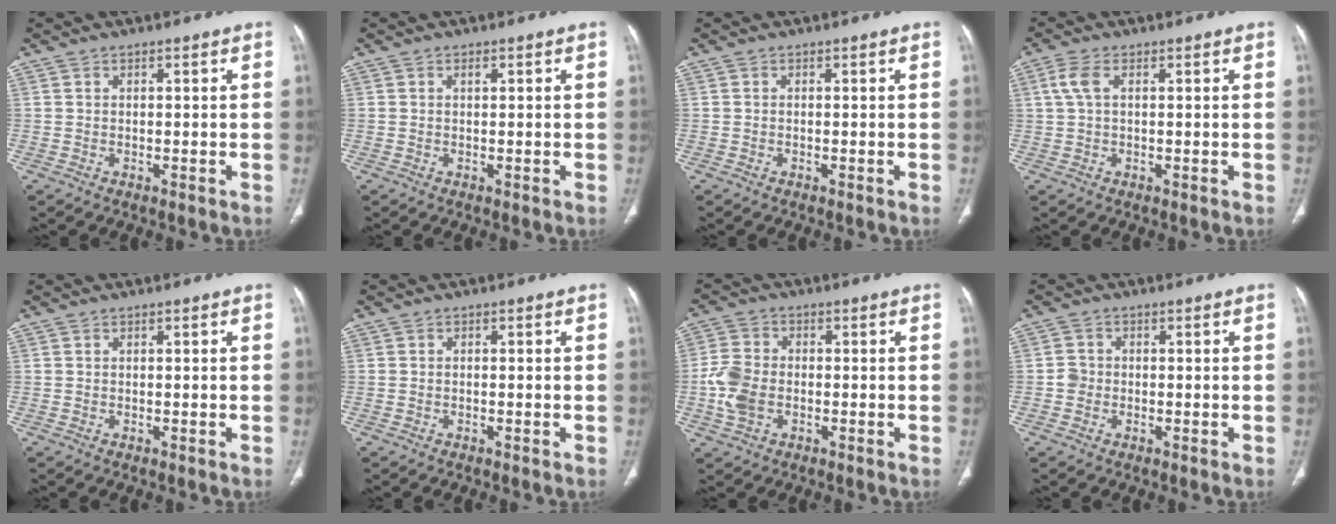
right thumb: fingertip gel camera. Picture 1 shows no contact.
{"total": 0.7, "force": [0.4, 0.3, 0.6], "torque": [-0.007, 0.000, 0.006]}
{"total": 0.0}
{"total": 3.3, "force": [0.9, 1.7, 2.7], "torque": [-0.079, 0.015, 0.018]}
{"total": 0.0}
{"total": 0.0}
{"total": 7.0, "force": [-1.4, 4.9, 4.8], "torque": [-0.108, 0.007, -0.032]}
{"total": 2.0, "force": [-0.4, 1.9, 0.6], "torque": [-0.001, 0.007, -0.011]}